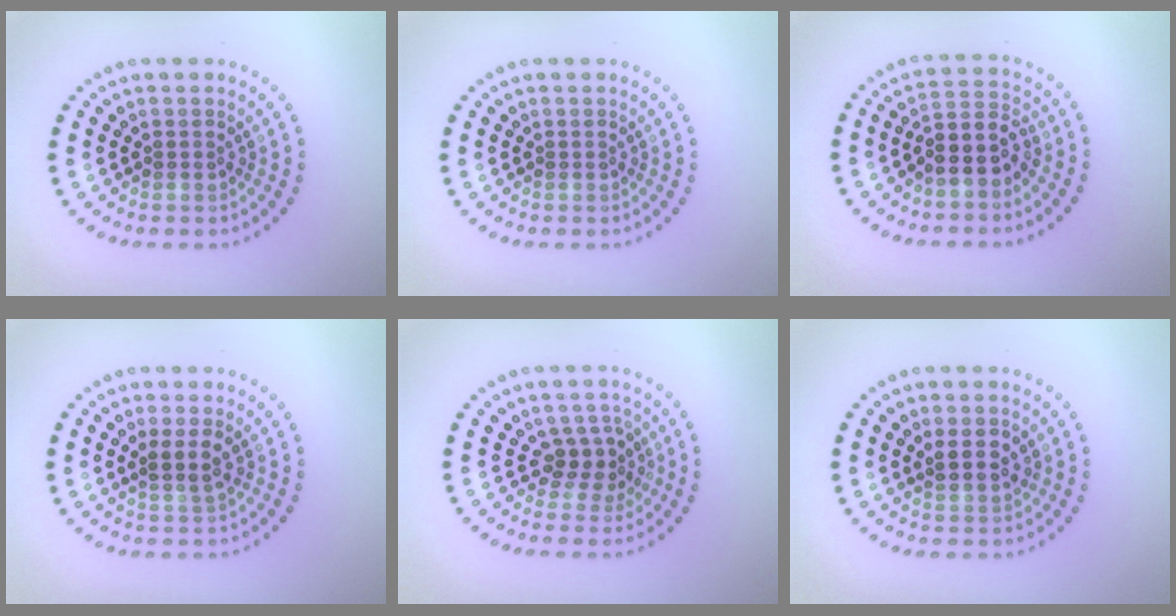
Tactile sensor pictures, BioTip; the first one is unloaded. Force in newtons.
{"total": 0.0}
{"total": 3.3, "press": 2.8, "slide": 1.7}
{"total": 1.9, "press": 1.5, "slide": 1.1}
{"total": 2.4, "press": 2.1, "slide": 1.2}
{"total": 2.1, "press": 2.0, "slide": 0.6}